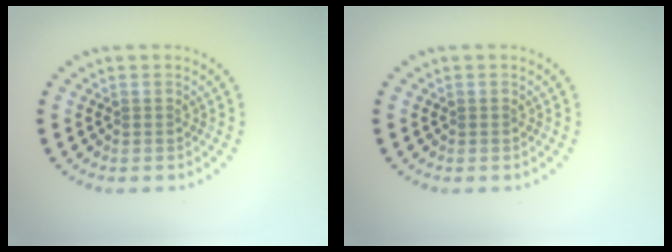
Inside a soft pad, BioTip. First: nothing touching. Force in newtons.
{"total": 0.0}